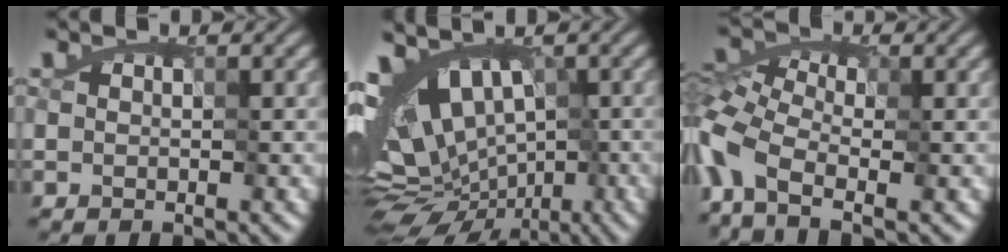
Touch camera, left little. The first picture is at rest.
{"total": 10.0, "force": [-1.1, 6.6, 7.5], "torque": [-0.108, -0.004, -0.014]}
{"total": 7.2, "force": [-3.5, 2.9, 5.6], "torque": [-0.140, 0.006, -0.084]}